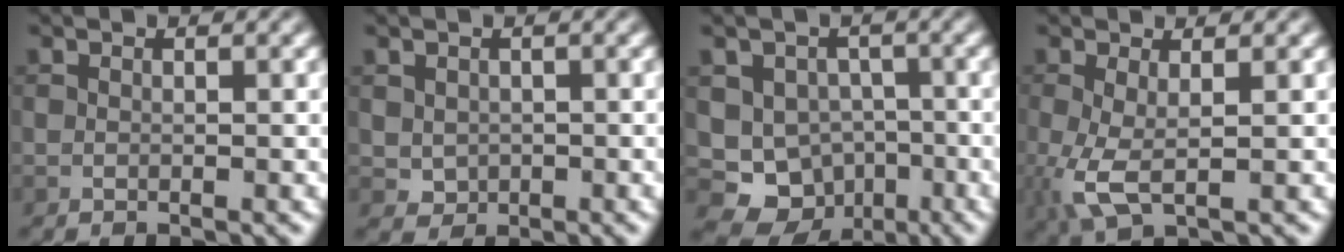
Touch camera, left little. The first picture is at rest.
{"total": 1.5, "force": [0.0, 1.4, 0.7], "torque": [-0.015, -0.008, 0.002]}
{"total": 8.4, "force": [-3.2, 7.3, 2.5], "torque": [-0.031, -0.017, -0.059]}
{"total": 3.4, "force": [-0.3, 1.3, 3.2], "torque": [-0.086, -0.010, -0.008]}